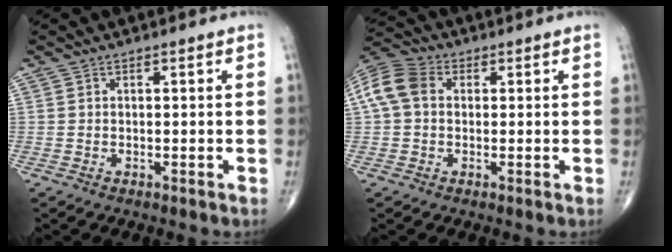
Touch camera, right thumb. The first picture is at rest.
{"total": 8.6, "force": [1.3, 6.4, 5.6], "torque": [-0.120, 0.031, 0.018]}